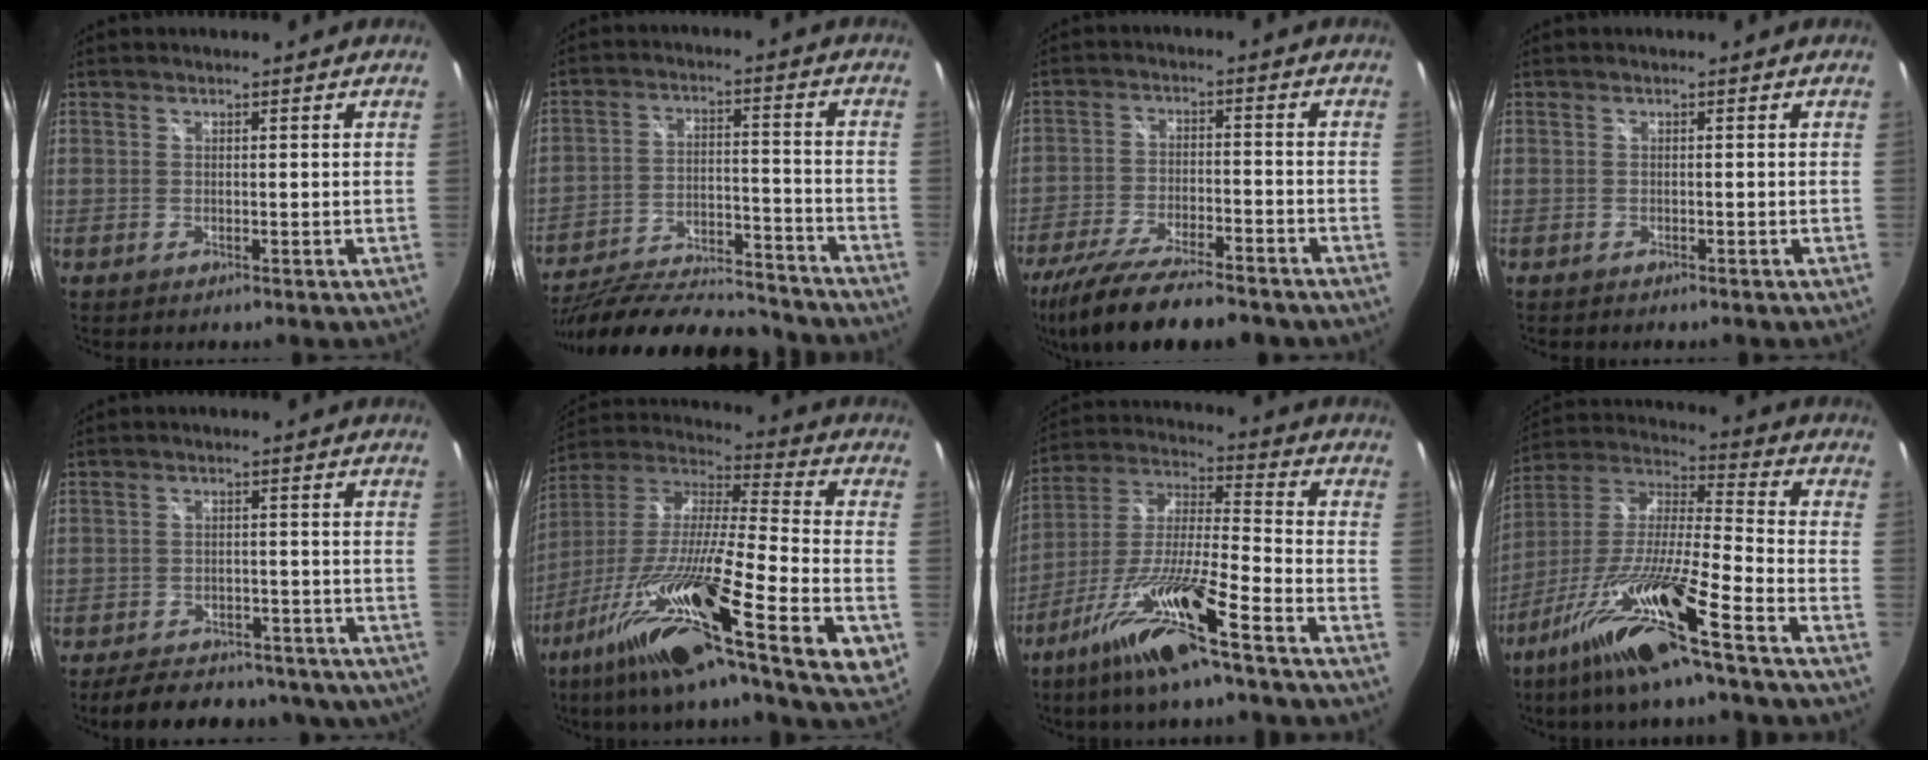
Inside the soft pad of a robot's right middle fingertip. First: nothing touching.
{"total": 25.6, "force": [-22.2, 5.7, 11.4], "torque": [-0.211, -0.038, -0.322]}
{"total": 18.4, "force": [-15.0, 4.1, 9.8], "torque": [-0.197, -0.041, -0.242]}
{"total": 1.0, "force": [-1.0, 0.1, 0.2], "torque": [-0.009, -0.005, -0.015]}
{"total": 16.4, "force": [-13.1, 7.0, 6.9], "torque": [-0.140, 0.008, -0.159]}
{"total": 28.1, "force": [-14.3, 2.3, 24.1], "torque": [-0.395, -0.067, -0.258]}
{"total": 16.0, "force": [-10.4, 0.8, 12.1], "torque": [-0.238, -0.014, -0.196]}
{"total": 18.6, "force": [-12.2, 0.5, 14.1], "torque": [-0.268, -0.027, -0.229]}